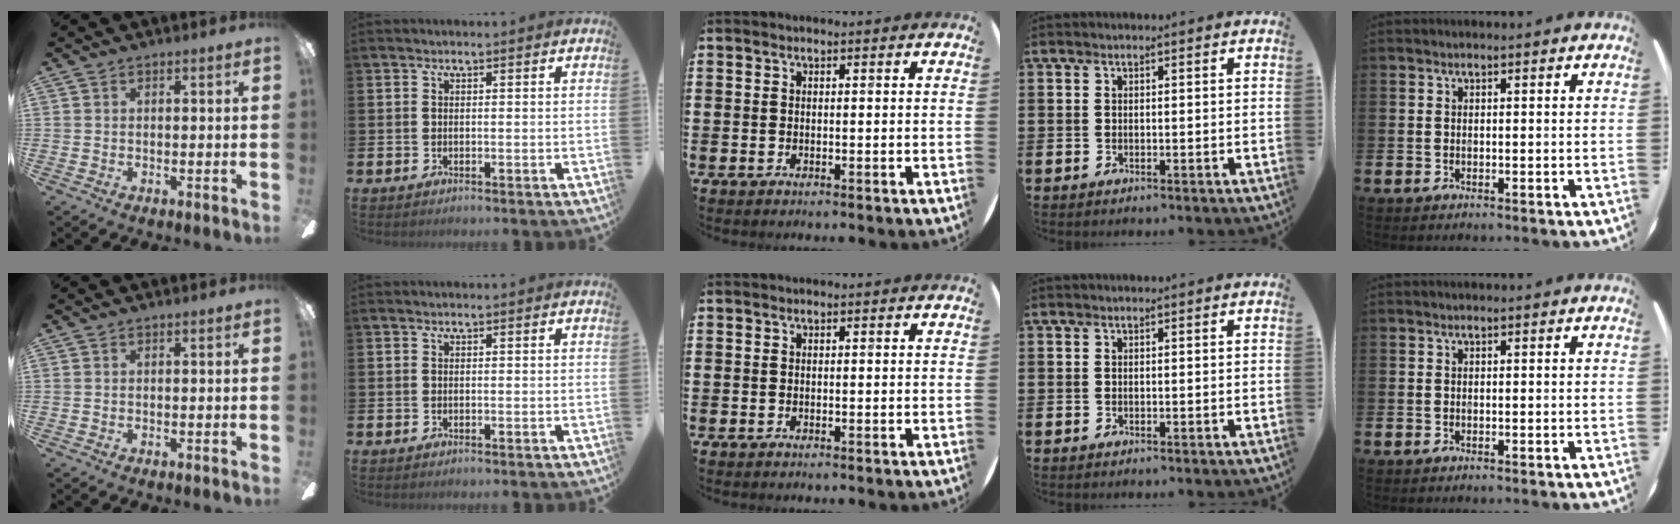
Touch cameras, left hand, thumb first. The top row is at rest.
{}